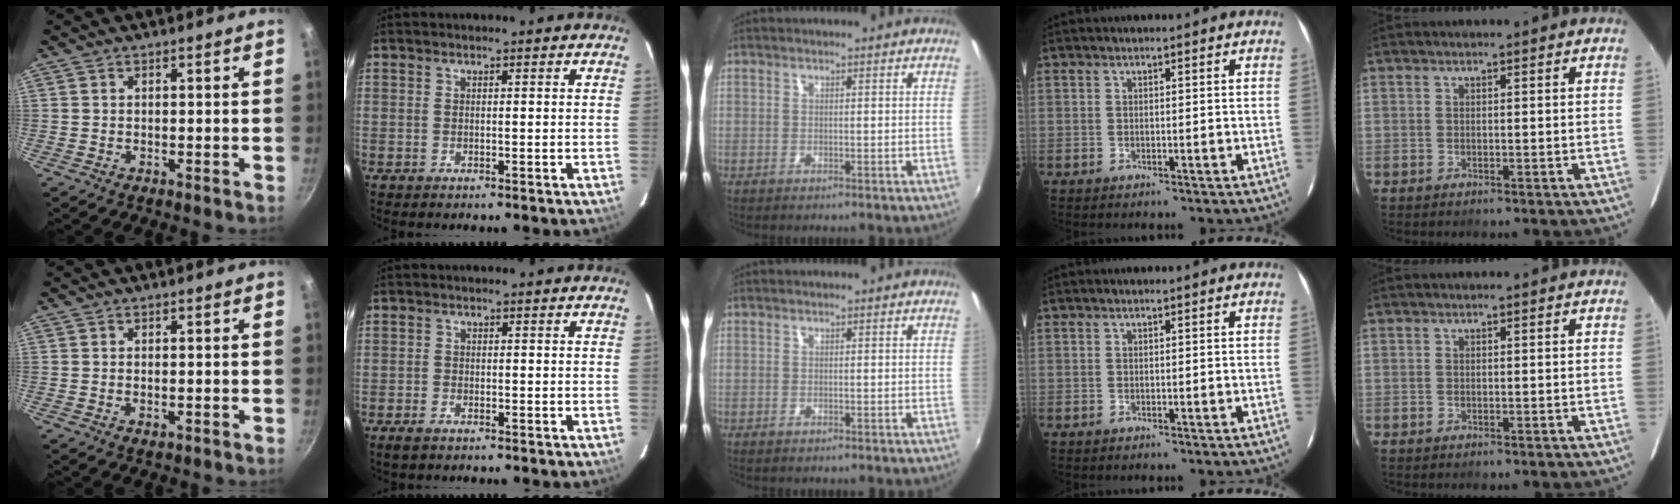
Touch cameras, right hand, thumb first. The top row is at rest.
{"thumb": {"total": 1.1, "force": [-0.3, 0.5, 1.0], "torque": [-0.017, -0.001, -0.005]}, "index": {"total": 1.9, "force": [-1.5, 0.8, 0.9], "torque": [-0.024, -0.005, -0.032]}}